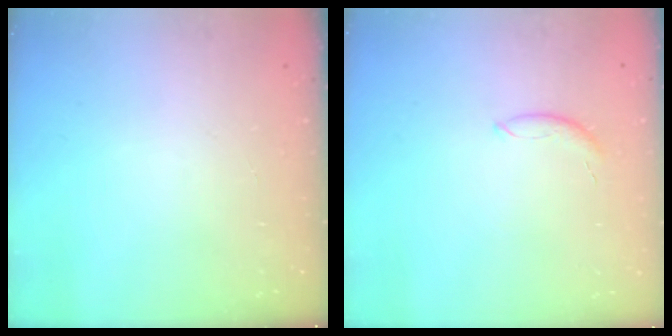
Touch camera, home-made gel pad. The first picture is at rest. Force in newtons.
{"total": 5.8, "press": 5.7, "slide": 0.7}